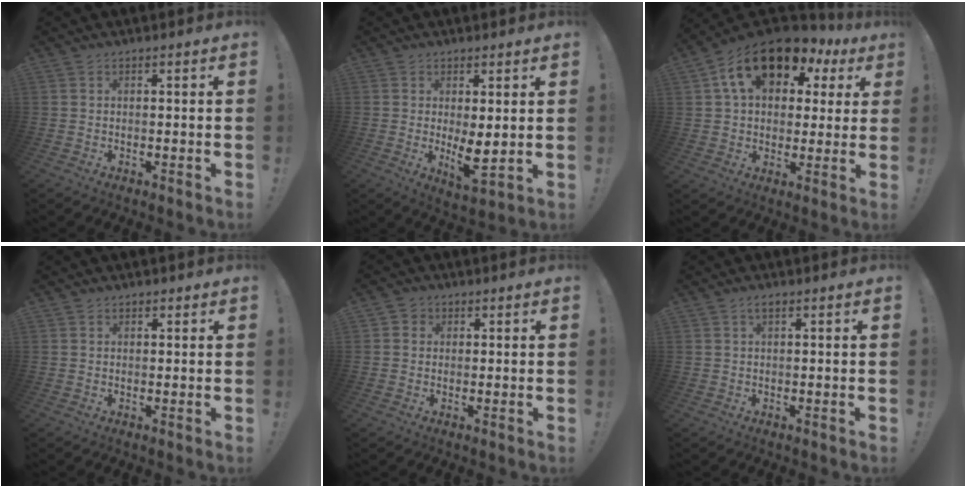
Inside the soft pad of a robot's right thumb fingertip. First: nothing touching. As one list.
[{"total": 7.1, "force": [0.7, 2.2, 6.7], "torque": [-0.094, -0.022, 0.019]}, {"total": 17.0, "force": [8.8, 10.5, 10.1], "torque": [-0.159, -0.040, 0.159]}, {"total": 1.1, "force": [0.8, 0.8, 0.1], "torque": [0.013, -0.007, 0.011]}, {"total": 2.3, "force": [0.4, 2.2, 0.6], "torque": [-0.006, 0.002, 0.007]}, {"total": 1.7, "force": [0.8, 0.6, 1.3], "torque": [-0.028, 0.002, 0.014]}]